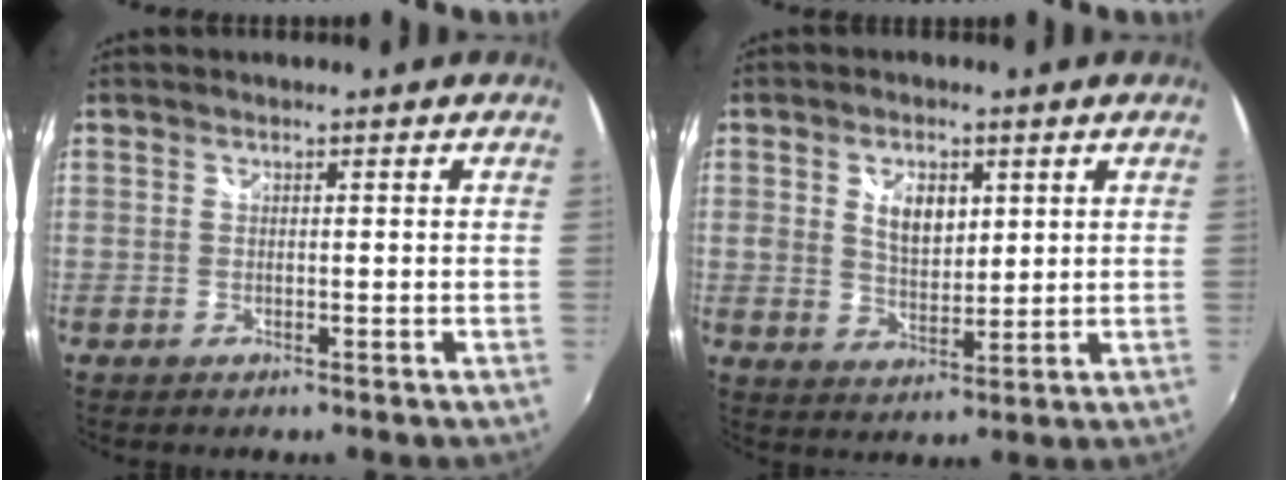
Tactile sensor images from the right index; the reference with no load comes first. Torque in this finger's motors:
{"motor_torque": [0.14, 0.03, 0.22, 0.05]}